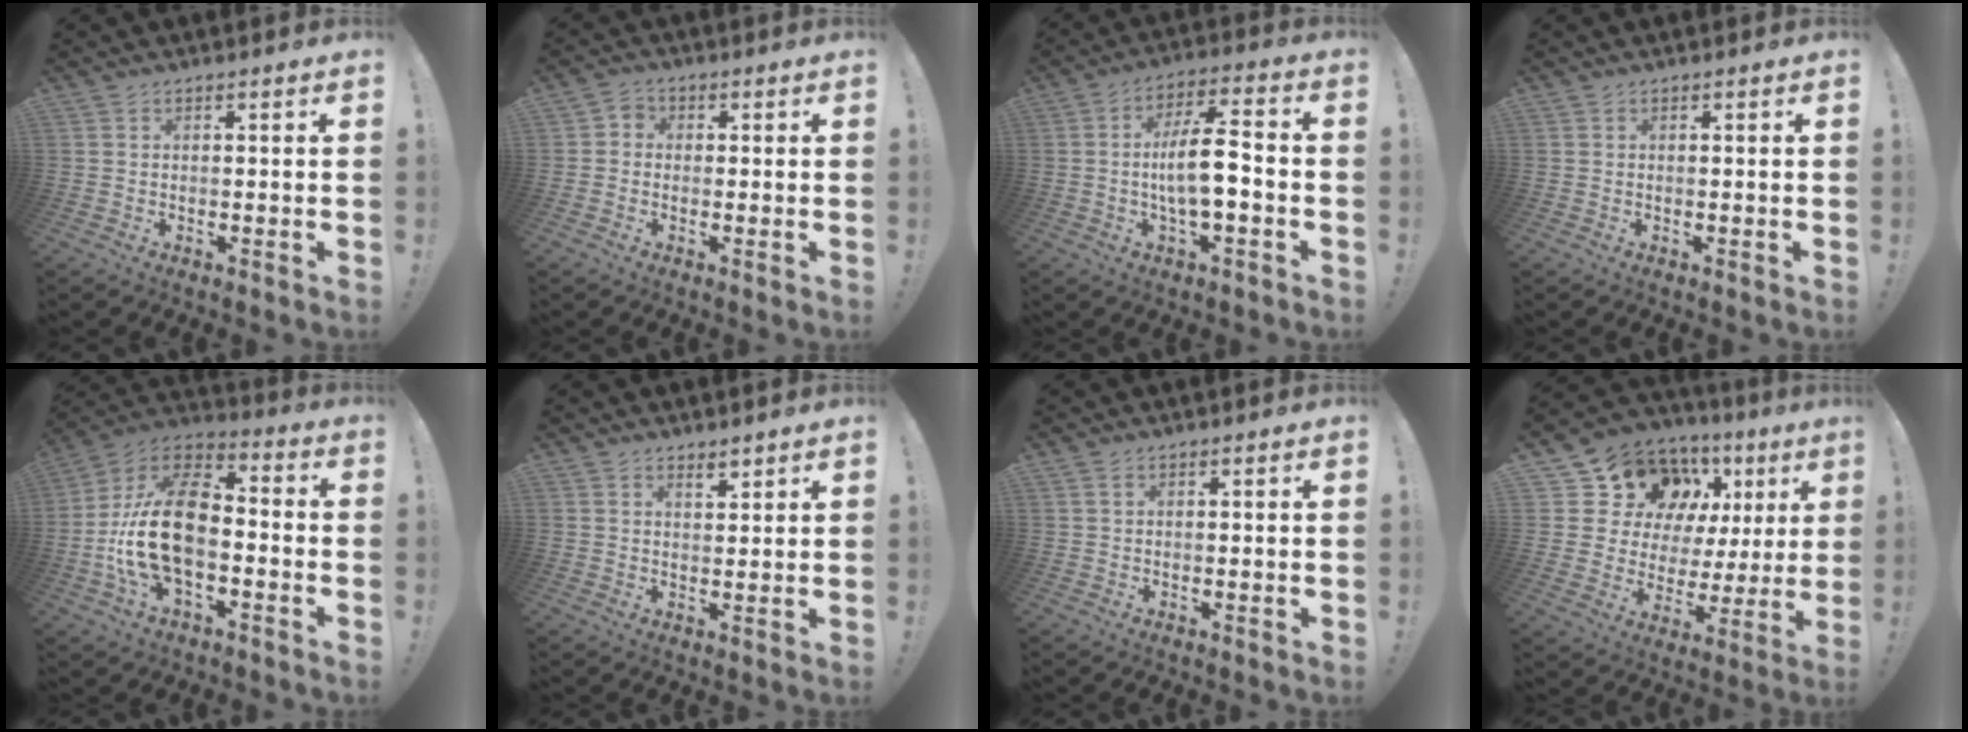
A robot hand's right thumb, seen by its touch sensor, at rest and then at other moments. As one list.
[{"total": 2.9, "force": [-1.0, 2.4, 1.2], "torque": [-0.024, 0.013, -0.016]}, {"total": 11.5, "force": [-2.0, 3.2, 10.9], "torque": [-0.199, 0.010, -0.040]}, {"total": 0.0}, {"total": 19.9, "force": [-3.8, 11.6, 15.7], "torque": [-0.298, 0.032, -0.057]}, {"total": 3.0, "force": [2.5, 1.1, 1.2], "torque": [-0.013, -0.015, 0.044]}, {"total": 1.0, "force": [0.6, 0.6, 0.6], "torque": [-0.016, 0.003, 0.013]}, {"total": 13.4, "force": [8.1, 8.9, 6.0], "torque": [-0.101, -0.065, 0.158]}]